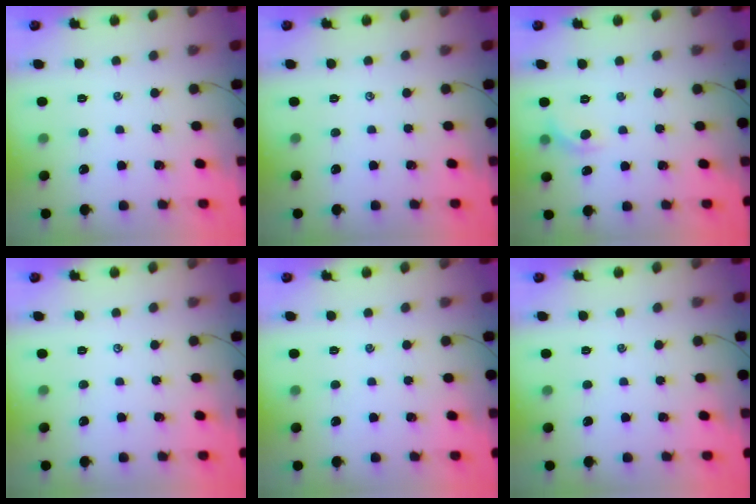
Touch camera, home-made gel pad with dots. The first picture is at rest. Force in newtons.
{"total": 0.0}
{"total": 5.6, "press": 5.4, "slide": 1.4}
{"total": 0.0}
{"total": 0.0}
{"total": 0.0}